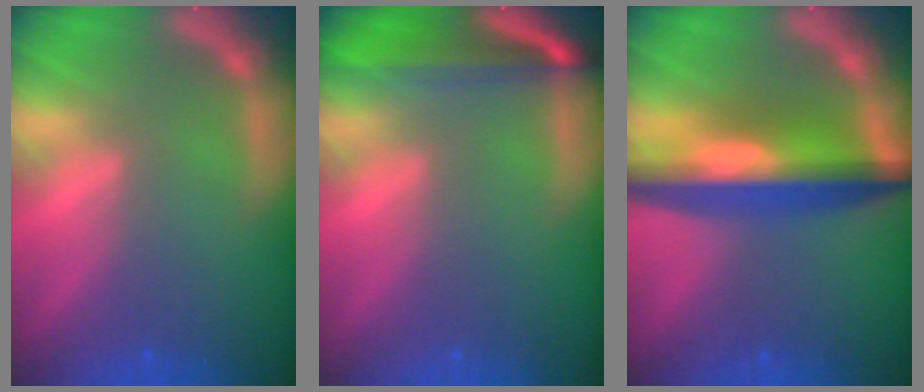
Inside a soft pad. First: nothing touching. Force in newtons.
{"total": 6.0}
{"total": 9.0}